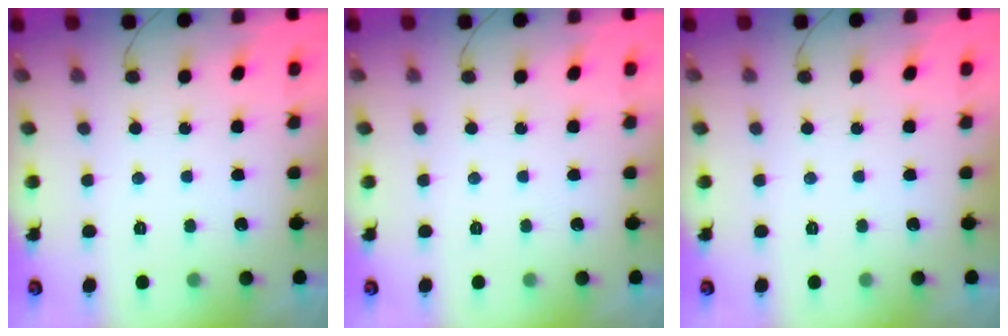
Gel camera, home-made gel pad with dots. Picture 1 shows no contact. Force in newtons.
{"total": 0.0}
{"total": 0.0}